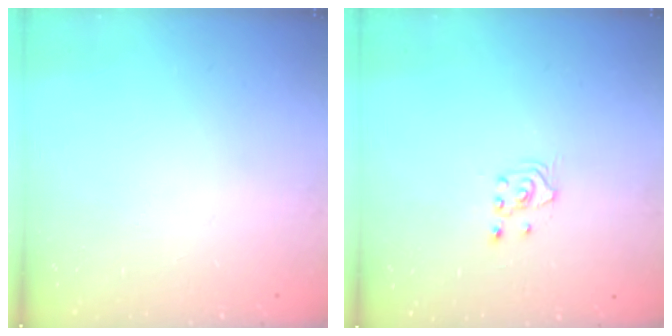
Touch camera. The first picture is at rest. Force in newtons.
{"total": 2.5, "press": 2.4, "slide": 0.9}